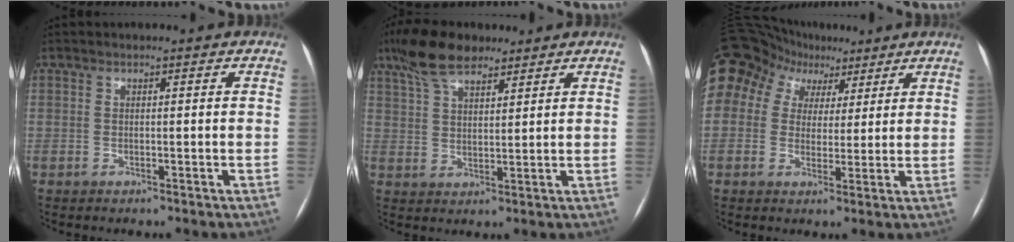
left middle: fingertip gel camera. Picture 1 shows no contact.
{"total": 8.7, "force": [6.5, 3.0, 4.8], "torque": [-0.102, 0.021, 0.123]}
{"total": 16.6, "force": [8.4, 13.1, 5.9], "torque": [-0.178, 0.079, 0.156]}